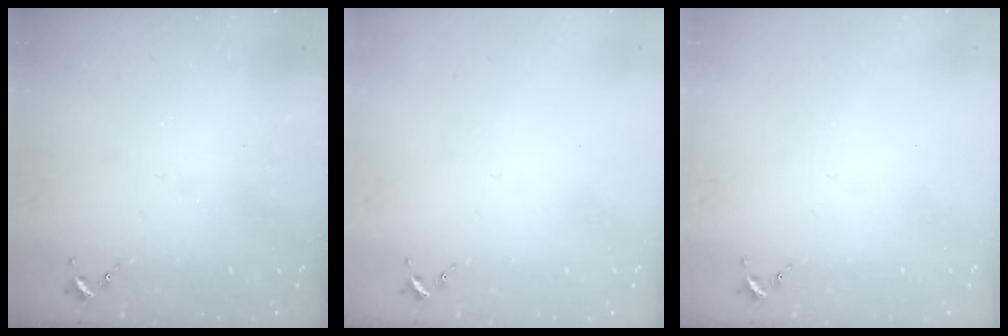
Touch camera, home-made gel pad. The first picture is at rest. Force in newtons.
{"total": 0.0}
{"total": 0.0}